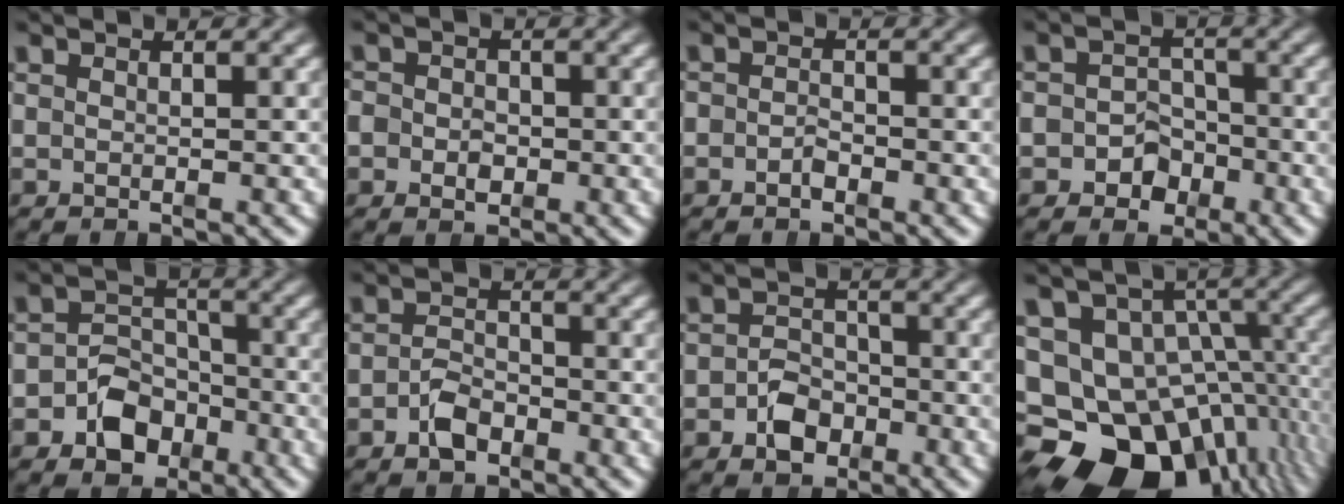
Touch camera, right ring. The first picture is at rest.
{"total": 3.2, "force": [-0.9, 2.7, 1.4], "torque": [-0.028, -0.015, -0.014]}
{"total": 1.8, "force": [-1.1, 1.3, 0.7], "torque": [-0.015, -0.007, -0.019]}
{"total": 5.0, "force": [-2.2, 4.2, 1.6], "torque": [-0.017, -0.014, -0.037]}
{"total": 5.4, "force": [-2.4, 4.4, 2.2], "torque": [-0.032, -0.015, -0.039]}
{"total": 2.9, "force": [-1.9, 1.7, 1.3], "torque": [-0.022, -0.011, -0.029]}
{"total": 3.5, "force": [-1.9, 2.6, 1.5], "torque": [-0.013, -0.013, -0.030]}
{"total": 21.4, "force": [-7.9, 16.8, 10.6], "torque": [-0.215, -0.103, -0.105]}